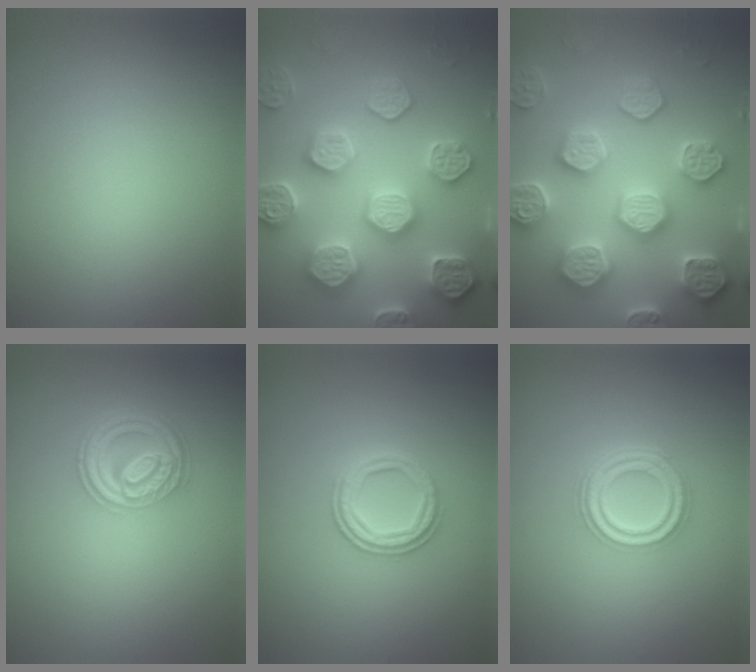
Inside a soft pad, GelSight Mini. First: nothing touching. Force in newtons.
{"total": 7.2, "press": 6.9, "slide": 1.7}
{"total": 7.2, "press": 6.9, "slide": 1.7}
{"total": 4.6, "press": 3.4, "slide": 3.0}
{"total": 2.9, "press": 2.7, "slide": 1.0}
{"total": 4.0, "press": 3.1, "slide": 2.5}